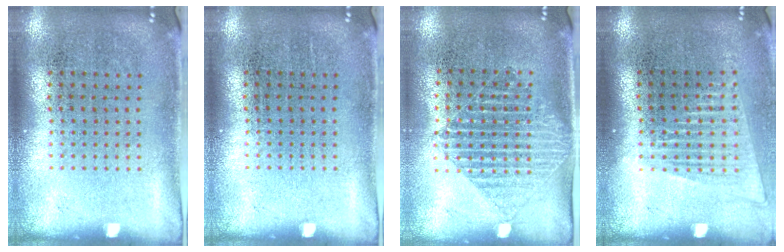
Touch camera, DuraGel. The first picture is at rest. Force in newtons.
{"total": 0.0}
{"total": 1.5, "press": 1.3, "slide": 0.7}
{"total": 1.4, "press": 1.3, "slide": 0.6}